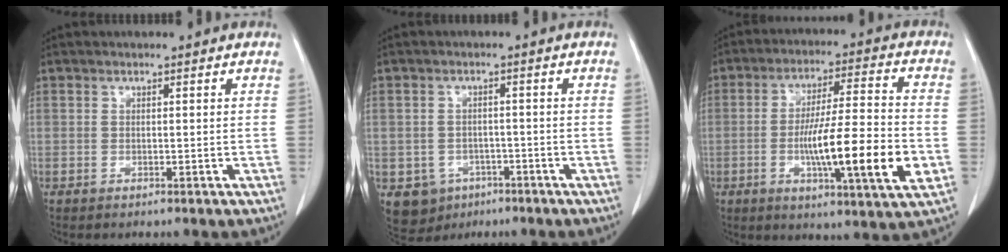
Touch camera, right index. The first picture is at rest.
{"total": 5.5, "force": [-2.6, 4.8, 1.0], "torque": [-0.016, 0.007, -0.030]}
{"total": 16.1, "force": [-3.7, 0.7, 15.6], "torque": [-0.260, -0.014, -0.063]}